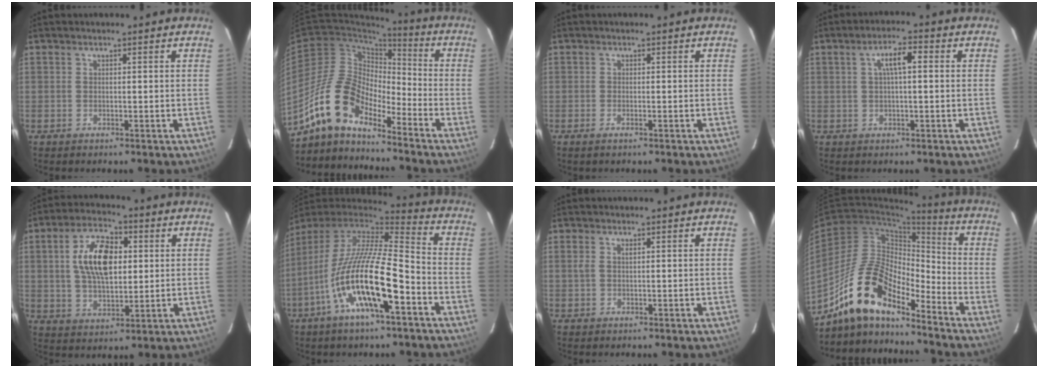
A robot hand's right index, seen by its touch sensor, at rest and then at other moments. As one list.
[{"total": 13.8, "force": [-10.9, 5.0, 6.8], "torque": [-0.126, 0.011, -0.223]}, {"total": 1.2, "force": [-0.8, 0.1, 0.9], "torque": [-0.018, 0.000, -0.015]}, {"total": 4.7, "force": [0.9, 1.1, 4.5], "torque": [-0.082, 0.013, 0.017]}, {"total": 12.3, "force": [2.3, 6.3, 10.2], "torque": [-0.189, 0.016, 0.043]}, {"total": 20.0, "force": [-8.3, 4.7, 17.5], "torque": [-0.317, -0.034, -0.160]}, {"total": 1.1, "force": [0.4, 0.5, 1.0], "torque": [-0.022, 0.002, 0.006]}, {"total": 15.8, "force": [-12.4, 5.0, 8.4], "torque": [-0.155, 0.005, -0.244]}]